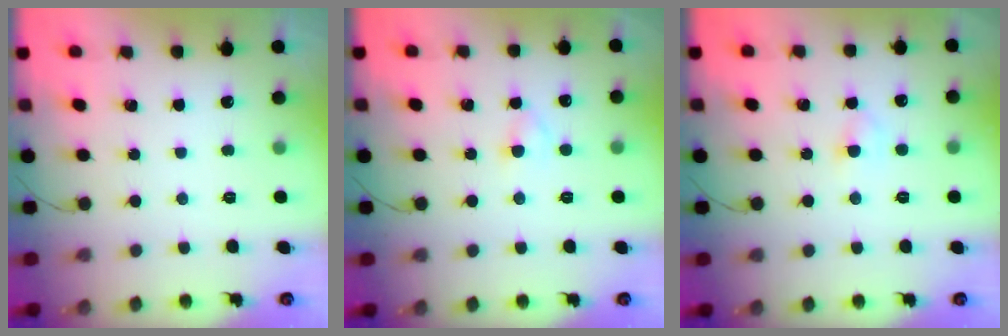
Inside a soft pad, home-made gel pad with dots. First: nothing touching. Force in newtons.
{"total": 3.0, "press": 2.7, "slide": 1.3}
{"total": 3.2, "press": 3.0, "slide": 1.2}